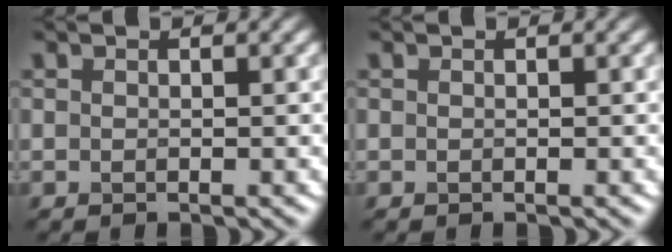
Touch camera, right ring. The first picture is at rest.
{"total": 0.0}